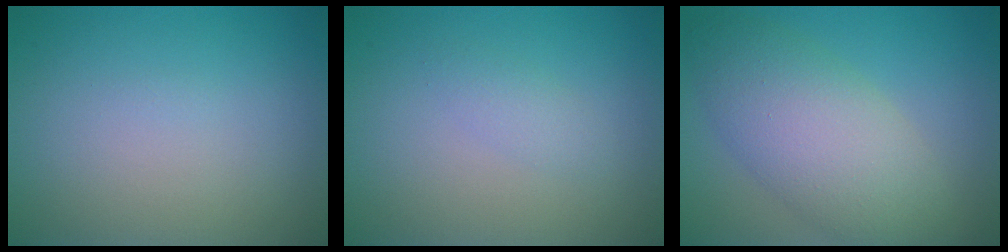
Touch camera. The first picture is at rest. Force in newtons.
{"total": 1.2, "press": 1.2, "slide": 0.1}
{"total": 7.2, "press": 7.2, "slide": 0.6}